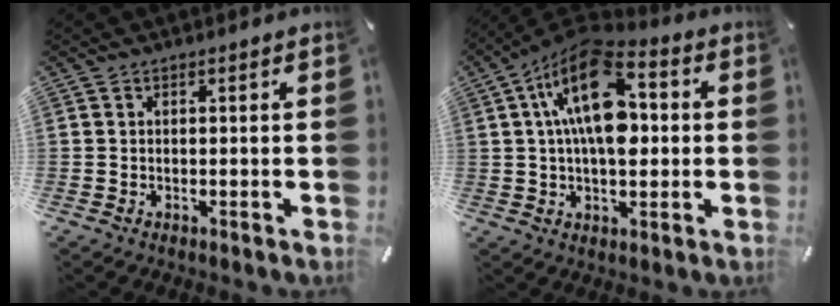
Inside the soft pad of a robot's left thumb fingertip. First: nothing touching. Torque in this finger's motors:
{"motor_torque": [1.47, 3.54, 2.12, -0.65, 0.31]}